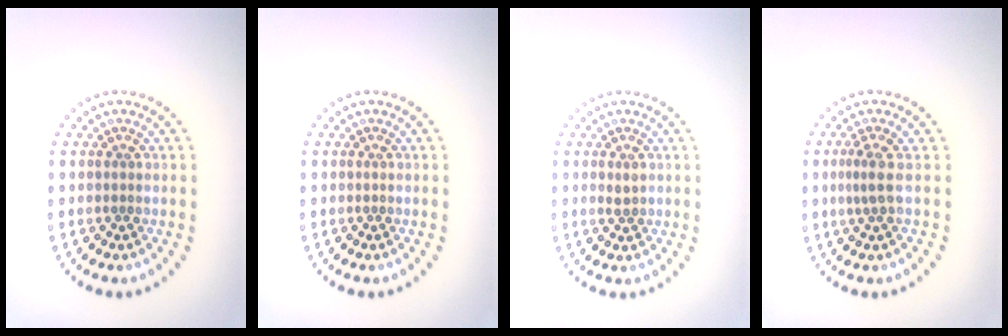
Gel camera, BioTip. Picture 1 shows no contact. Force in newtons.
{"total": 0.0}
{"total": 1.0, "press": 1.0, "slide": 0.2}
{"total": 1.9, "press": 1.4, "slide": 1.3}